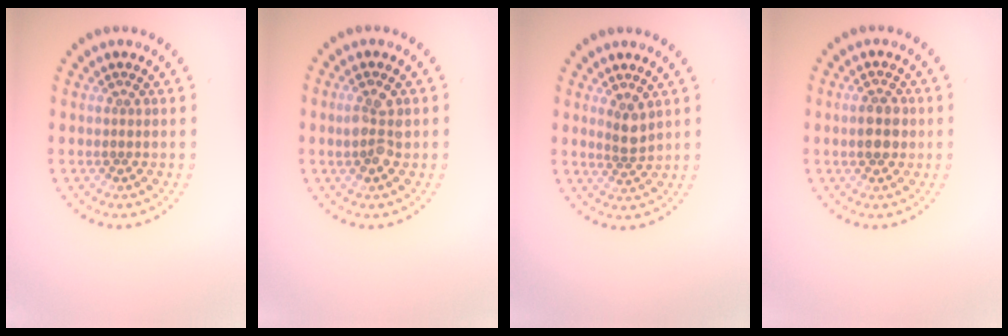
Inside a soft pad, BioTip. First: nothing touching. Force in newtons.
{"total": 2.6, "press": 2.5, "slide": 0.7}
{"total": 1.8, "press": 1.6, "slide": 0.9}
{"total": 3.0, "press": 3.0, "slide": 0.1}